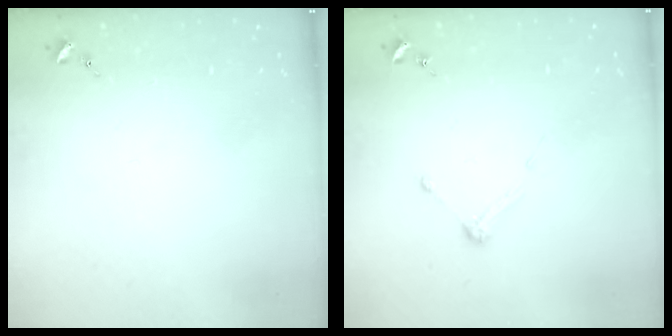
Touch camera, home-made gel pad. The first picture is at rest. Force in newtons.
{"total": 3.4, "press": 3.4, "slide": 0.4}